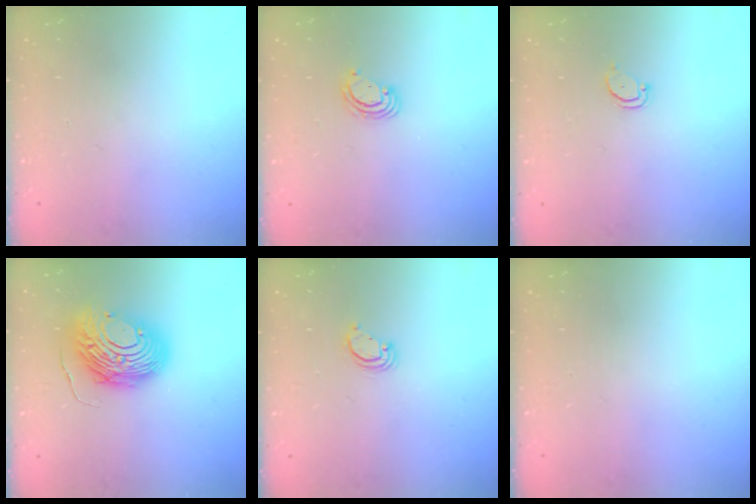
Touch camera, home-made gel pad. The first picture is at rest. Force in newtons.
{"total": 2.4, "press": 2.4, "slide": 0.2}
{"total": 2.5, "press": 2.5, "slide": 0.3}
{"total": 14.0, "press": 14.0, "slide": 1.3}
{"total": 3.2, "press": 3.1, "slide": 0.3}
{"total": 0.0}